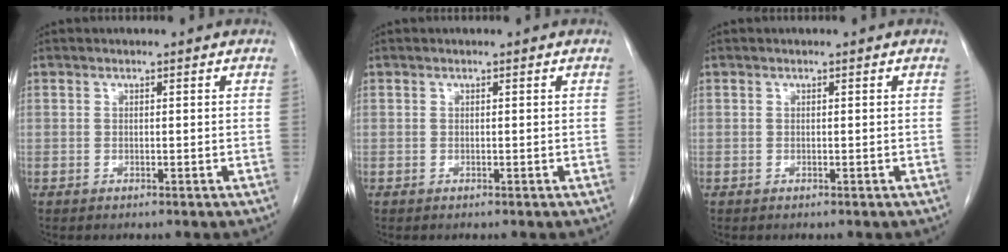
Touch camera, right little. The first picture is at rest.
{"total": 0.0}
{"total": 0.0}